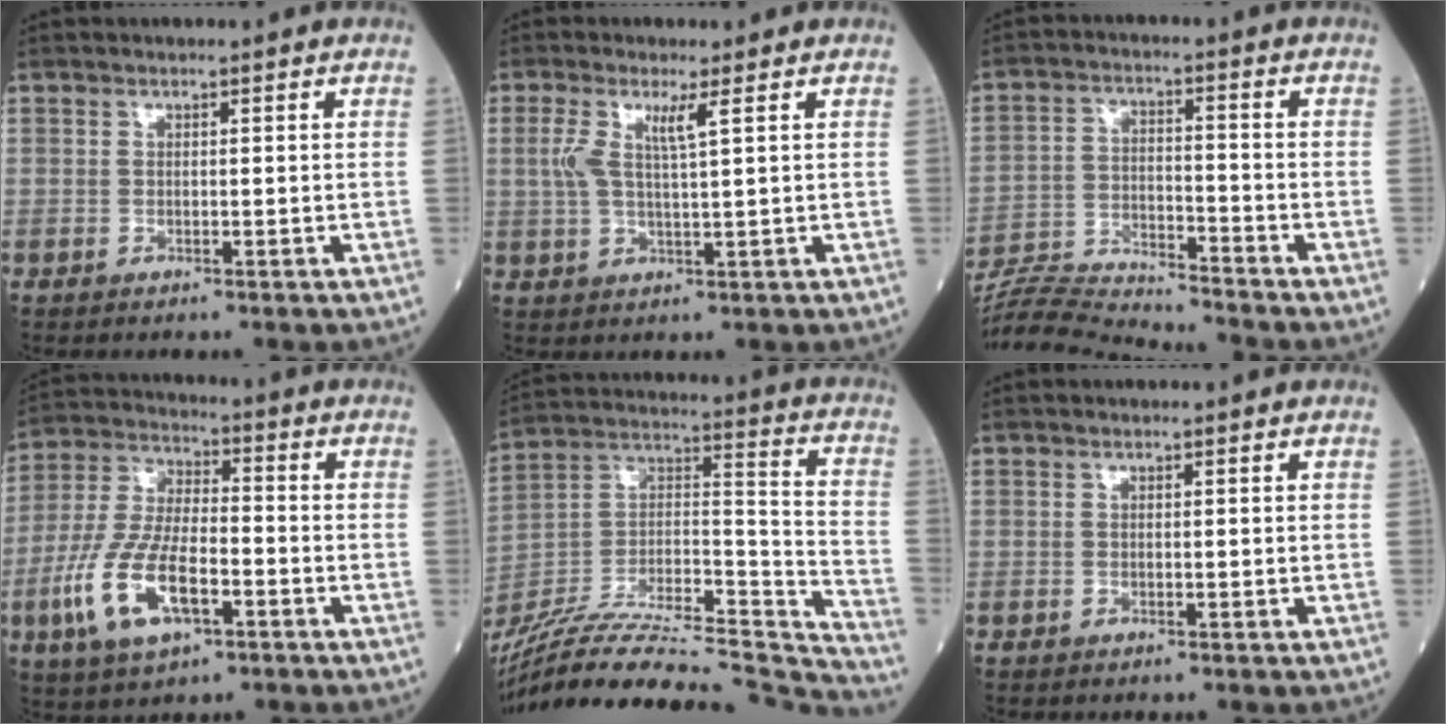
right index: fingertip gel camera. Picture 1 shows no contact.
{"total": 4.6, "force": [1.6, 0.2, 4.3], "torque": [-0.095, 0.007, 0.034]}
{"total": 12.0, "force": [-11.8, -1.3, 1.8], "torque": [-0.034, 0.004, -0.213]}
{"total": 13.5, "force": [-5.0, 5.0, 11.5], "torque": [-0.250, -0.003, -0.093]}
{"total": 34.3, "force": [-31.5, 3.9, 13.0], "torque": [-0.192, -0.012, -0.480]}
{"total": 0.0}